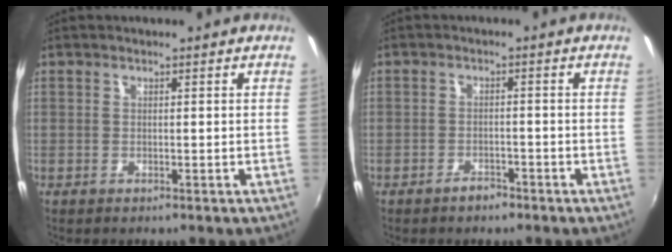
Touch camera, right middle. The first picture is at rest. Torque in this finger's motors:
{"motor_torque": [0.66, -0.62, 0.03, 0.02]}